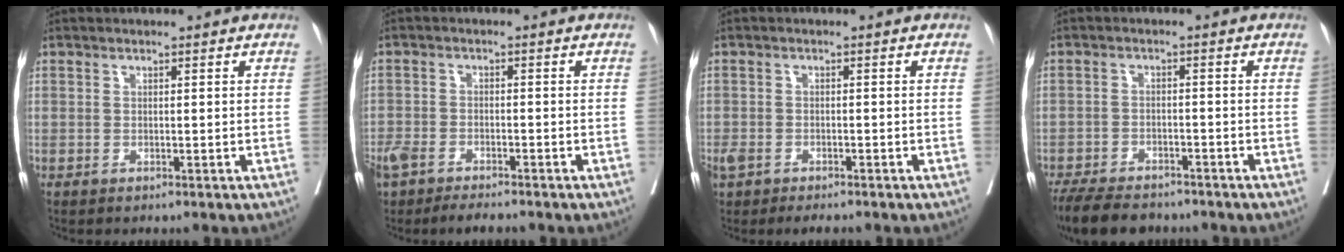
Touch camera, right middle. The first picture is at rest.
{"total": 8.6, "force": [-6.9, 3.1, 4.2], "torque": [-0.092, -0.001, -0.113]}
{"total": 4.9, "force": [-3.7, 2.2, 2.4], "torque": [-0.045, -0.002, -0.056]}
{"total": 10.3, "force": [-8.8, 3.4, 4.2], "torque": [-0.072, -0.013, -0.136]}